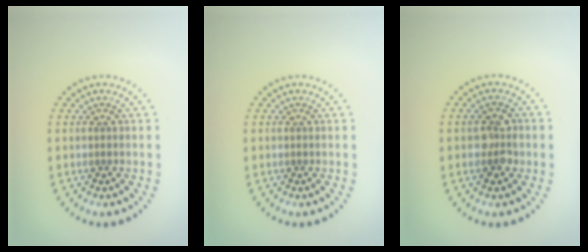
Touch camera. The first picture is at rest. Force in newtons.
{"total": 0.0}
{"total": 2.6, "press": 2.6, "slide": 0.2}